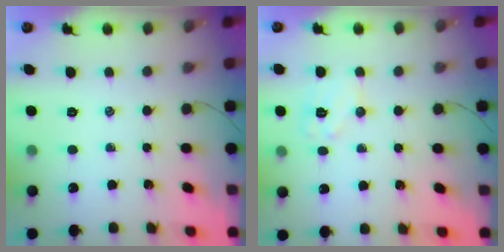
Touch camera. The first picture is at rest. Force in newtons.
{"total": 6.3, "press": 6.2, "slide": 0.9}